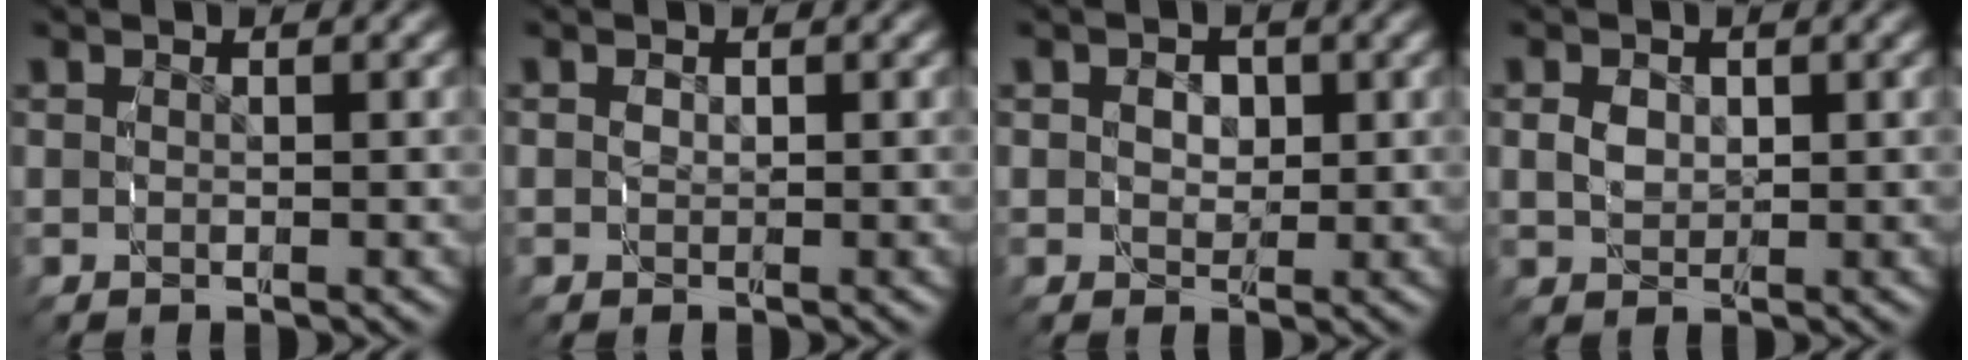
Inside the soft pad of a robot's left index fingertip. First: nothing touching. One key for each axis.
{"total": 1.2, "fx": -0.3, "fy": 1.0, "fz": 0.6, "tx": -0.022, "ty": -0.009, "tz": -0.004}
{"total": 2.6, "fx": 0.0, "fy": 2.2, "fz": 1.2, "tx": -0.026, "ty": -0.014, "tz": 0.003}
{"total": 2.4, "fx": -0.1, "fy": 2.0, "fz": 1.3, "tx": -0.040, "ty": -0.017, "tz": 0.008}